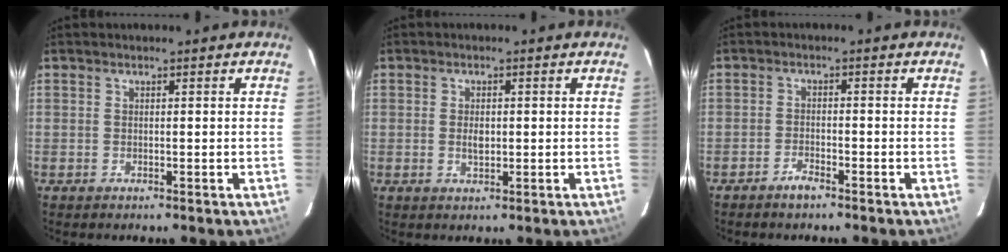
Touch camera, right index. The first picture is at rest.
{"total": 2.3, "force": [-0.2, 1.4, 1.8], "torque": [-0.031, -0.002, -0.001]}
{"total": 2.4, "force": [-2.1, 0.6, 1.0], "torque": [-0.028, 0.001, -0.041]}